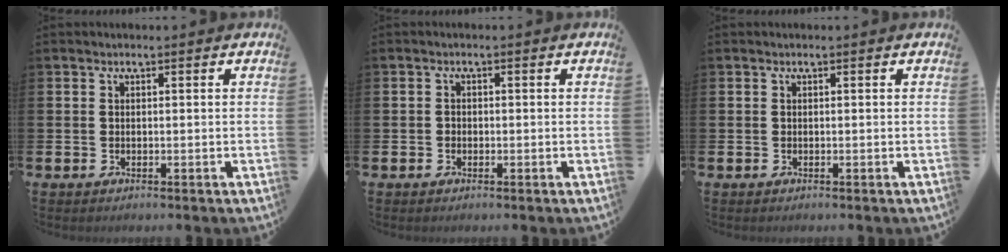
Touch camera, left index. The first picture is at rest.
{"total": 0.9, "force": [-0.4, 0.7, 0.2], "torque": [0.000, 0.002, -0.010]}
{"total": 0.0}